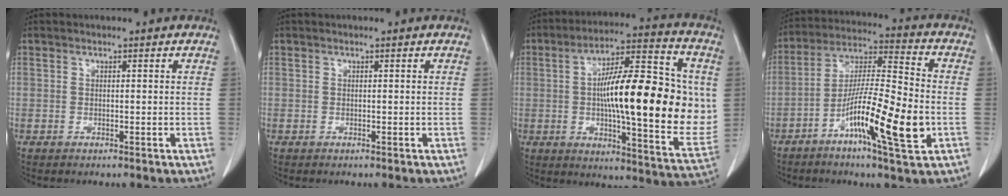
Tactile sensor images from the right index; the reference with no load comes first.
{"total": 0.0}
{"total": 24.3, "force": [1.3, 5.2, 23.7], "torque": [-0.332, 0.015, 0.015]}
{"total": 15.0, "force": [-5.2, 1.3, 14.0], "torque": [-0.252, -0.004, -0.092]}